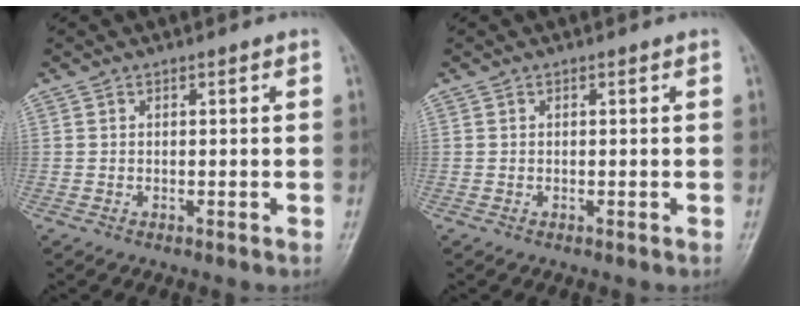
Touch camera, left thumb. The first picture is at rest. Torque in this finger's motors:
{"motor_torque": [-0.01, 0.04, -0.04, -0.10, 0.00]}